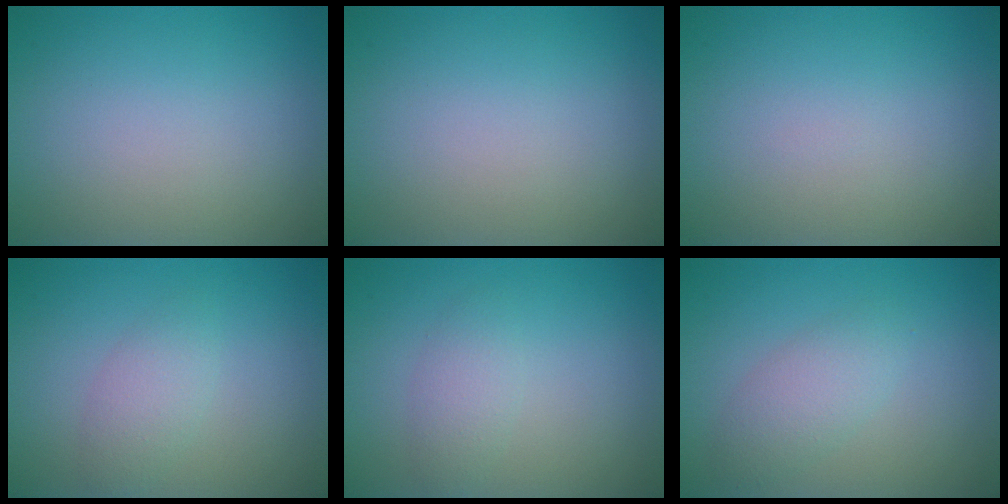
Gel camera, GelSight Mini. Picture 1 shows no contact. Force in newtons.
{"total": 0.0}
{"total": 0.0}
{"total": 2.0, "press": 2.0, "slide": 0.1}
{"total": 1.7, "press": 1.7, "slide": 0.0}
{"total": 2.5, "press": 2.5, "slide": 0.0}